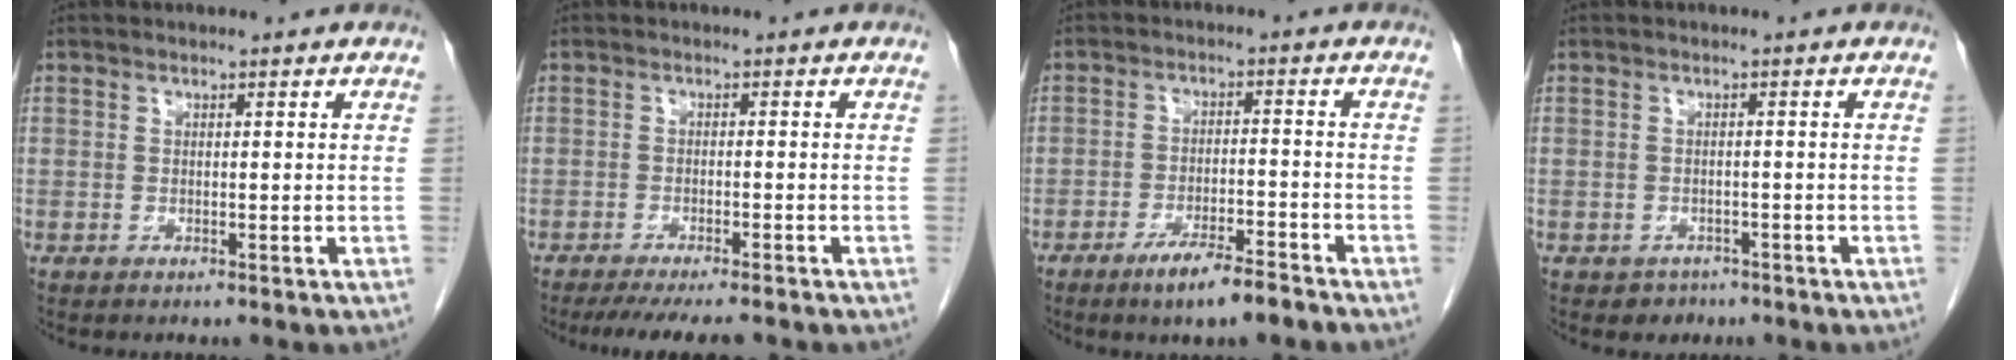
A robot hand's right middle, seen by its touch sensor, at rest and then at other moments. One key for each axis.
{"total": 8.6, "fx": -7.3, "fy": 1.1, "fz": 4.4, "tx": -0.055, "ty": -0.012, "tz": -0.105}
{"total": 6.5, "fx": -4.7, "fy": 0.6, "fz": 4.4, "tx": -0.077, "ty": -0.007, "tz": -0.078}
{"total": 2.0, "fx": -1.3, "fy": 1.5, "fz": 0.1, "tx": -0.008, "ty": 0.006, "tz": -0.015}